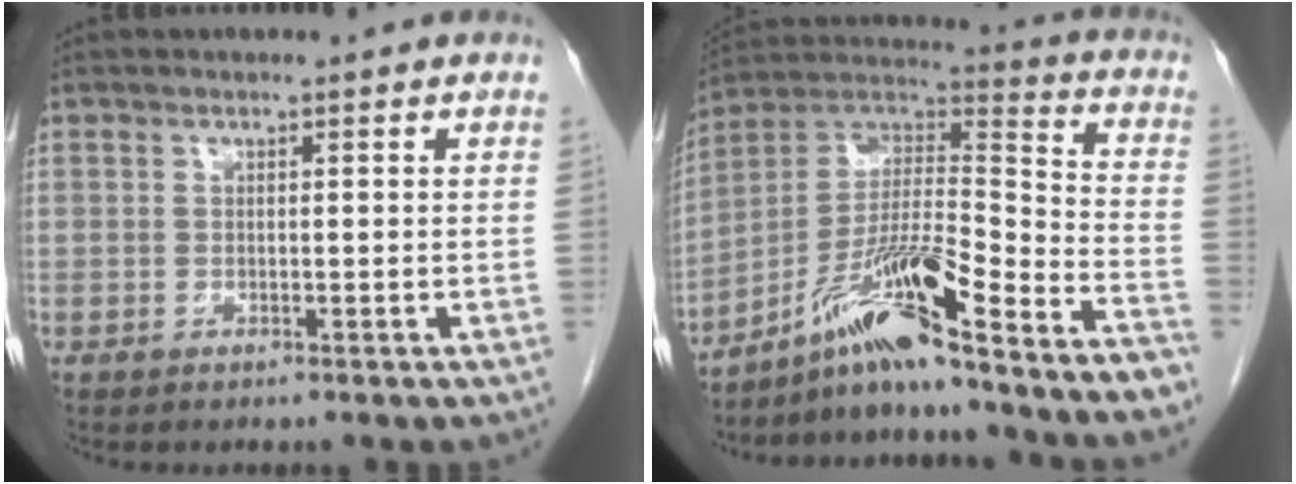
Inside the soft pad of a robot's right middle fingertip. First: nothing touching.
{"total": 16.6, "force": [-12.6, -0.2, 10.8], "torque": [-0.182, 0.031, -0.216]}